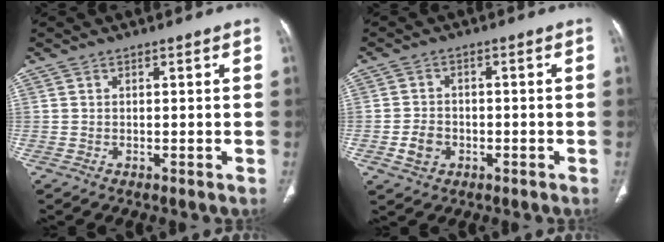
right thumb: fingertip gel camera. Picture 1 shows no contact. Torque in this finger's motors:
{"motor_torque": [-0.34, -0.16, -0.17, -0.13, 0.00]}